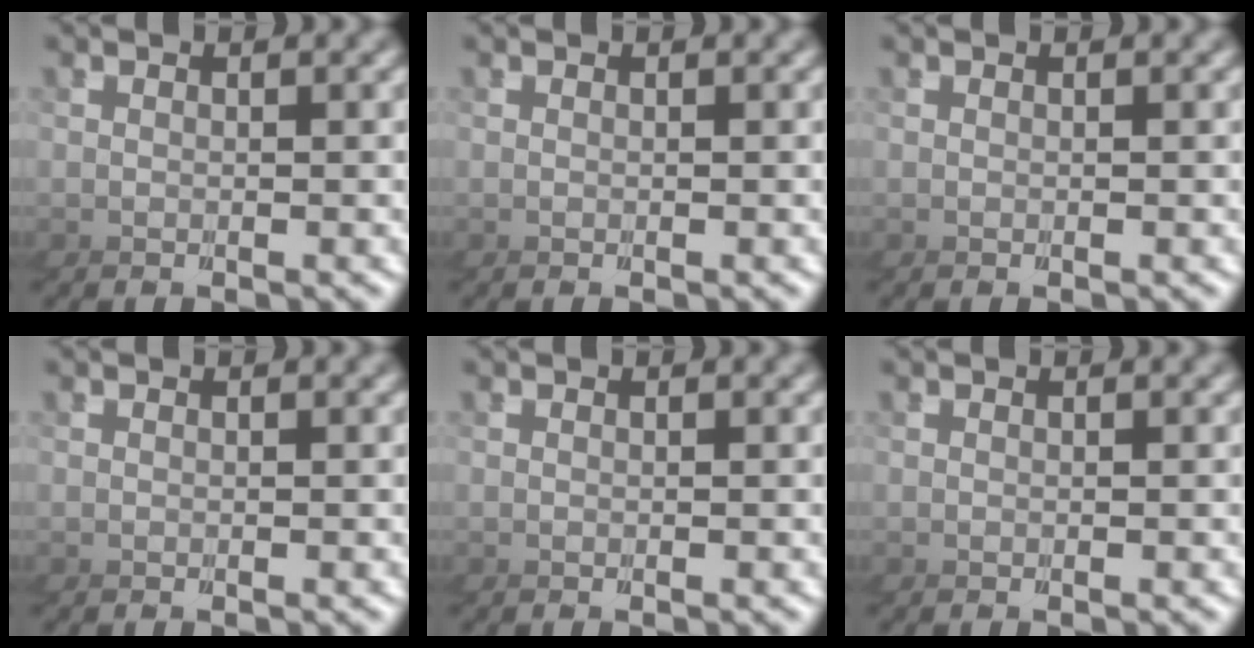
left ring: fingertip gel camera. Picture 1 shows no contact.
{"total": 0.0}
{"total": 0.0}
{"total": 0.0}
{"total": 0.0}
{"total": 0.0}